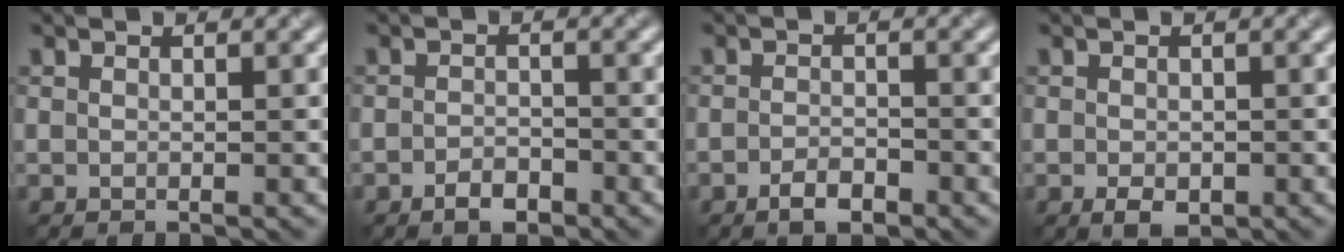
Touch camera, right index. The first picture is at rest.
{"total": 1.9, "force": [-1.2, 1.0, 1.0], "torque": [-0.016, 0.003, -0.025]}
{"total": 2.0, "force": [-1.2, 0.9, 1.3], "torque": [-0.022, 0.003, -0.025]}
{"total": 1.7, "force": [-0.6, 1.1, 1.2], "torque": [-0.022, -0.005, -0.010]}